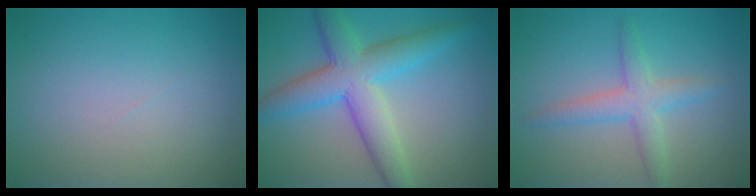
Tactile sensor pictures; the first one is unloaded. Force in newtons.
{"total": 6.7, "press": 6.7, "slide": 0.2}
{"total": 3.2, "press": 3.2, "slide": 0.1}